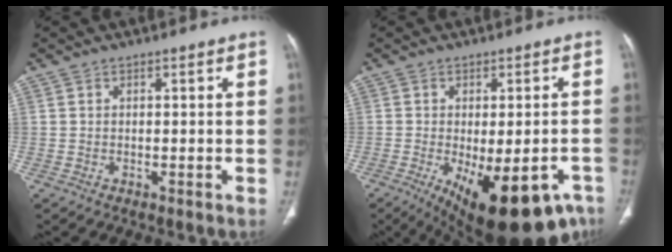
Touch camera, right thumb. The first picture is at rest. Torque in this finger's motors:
{"motor_torque": [-0.31, 1.33, 0.19, -0.05, 0.13]}